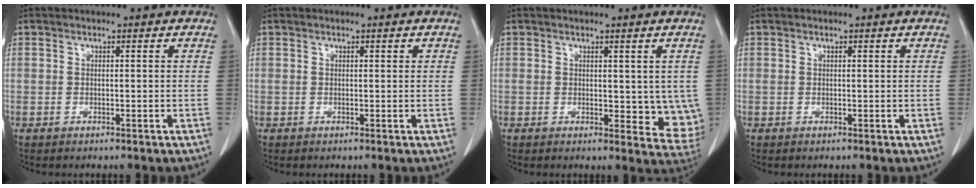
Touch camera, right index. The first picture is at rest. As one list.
[{"total": 0.5, "force": [0.2, 0.3, 0.3], "torque": [0.000, 0.001, 0.001]}, {"total": 7.1, "force": [0.7, 3.7, 6.0], "torque": [-0.056, -0.018, 0.012]}, {"total": 0.0}]